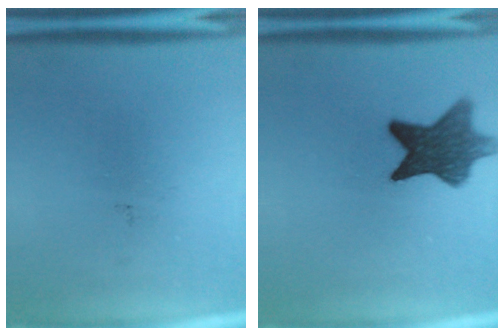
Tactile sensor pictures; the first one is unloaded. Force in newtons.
{"total": 9.9}